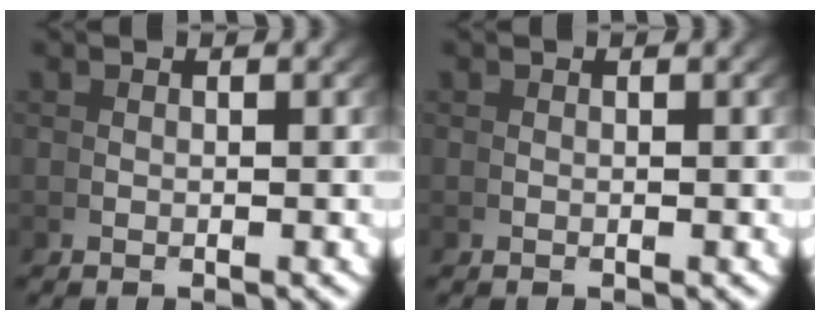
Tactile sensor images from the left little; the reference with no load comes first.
{"total": 0.0}